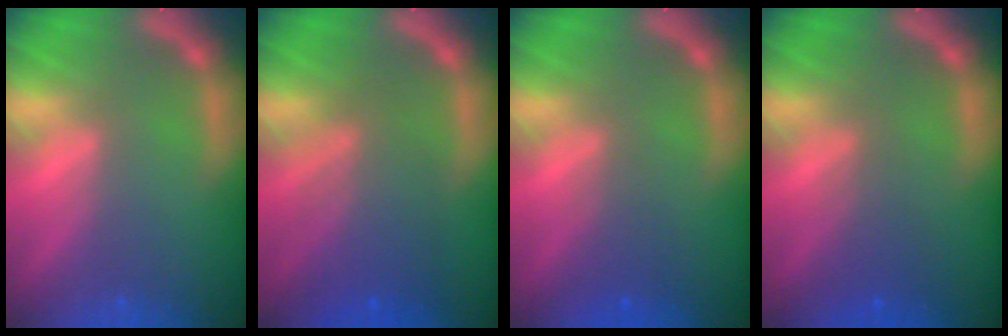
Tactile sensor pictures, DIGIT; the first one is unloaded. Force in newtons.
{"total": 6.0}
{"total": 1.9}
{"total": 2.4}